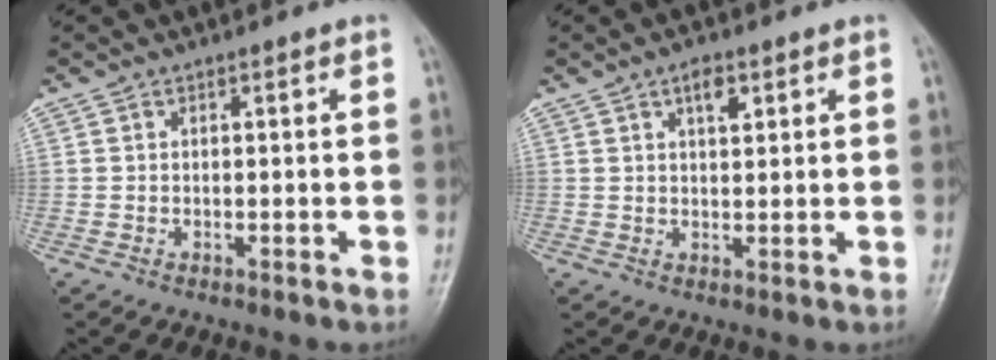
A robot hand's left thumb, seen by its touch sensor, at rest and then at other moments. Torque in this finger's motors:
{"motor_torque": [0.77, 0.61, 0.37, -0.06, 0.02]}